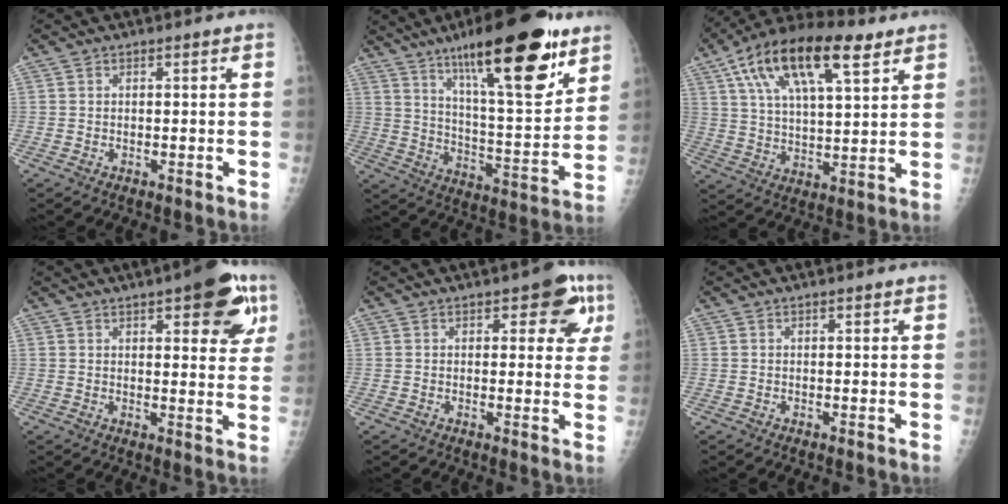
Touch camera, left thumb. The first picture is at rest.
{"total": 24.5, "force": [14.8, 6.3, 18.6], "torque": [-0.263, -0.061, 0.238]}
{"total": 20.1, "force": [10.2, 8.0, 15.4], "torque": [-0.260, -0.005, 0.177]}
{"total": 12.2, "force": [6.0, 4.4, 9.7], "torque": [-0.082, -0.016, 0.068]}
{"total": 7.3, "force": [3.1, 3.8, 5.4], "torque": [-0.021, -0.005, 0.027]}
{"total": 0.5, "force": [0.2, 0.3, 0.3], "torque": [0.000, 0.001, 0.001]}